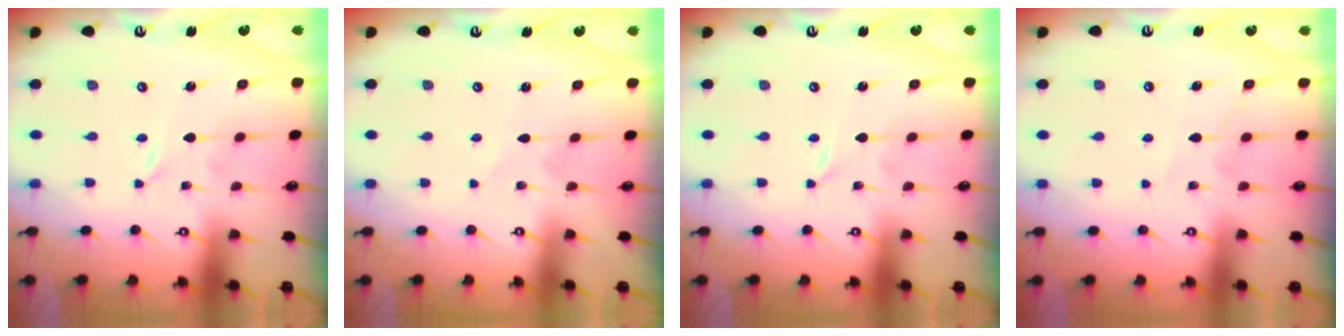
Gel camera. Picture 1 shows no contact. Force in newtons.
{"total": 3.0, "press": 3.0, "slide": 0.4}
{"total": 0.0}
{"total": 6.6, "press": 6.6, "slide": 0.5}